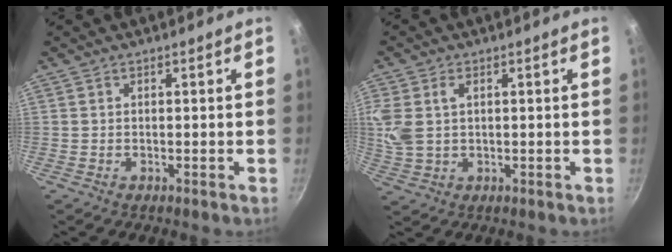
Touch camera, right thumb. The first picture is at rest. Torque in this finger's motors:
{"motor_torque": [-0.31, 0.96, 0.75, 0.33, 0.08]}